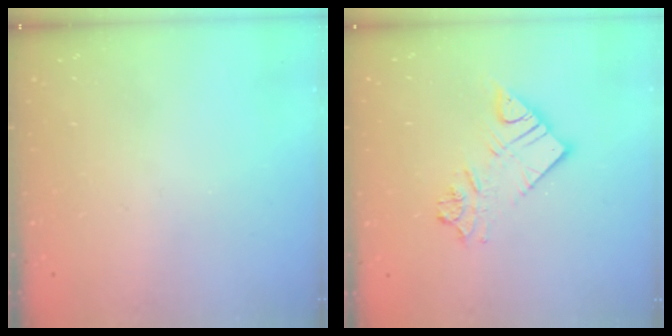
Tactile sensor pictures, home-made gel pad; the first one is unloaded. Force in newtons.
{"total": 10.8, "press": 10.8, "slide": 1.1}